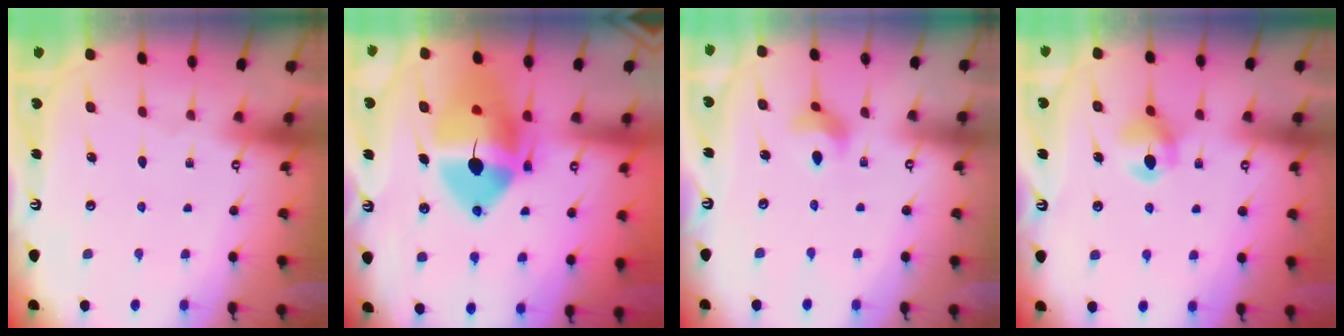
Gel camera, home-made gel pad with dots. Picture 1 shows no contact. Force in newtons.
{"total": 19.4, "press": 19.2, "slide": 2.9}
{"total": 6.1, "press": 6.0, "slide": 1.1}
{"total": 6.4, "press": 6.4, "slide": 0.7}